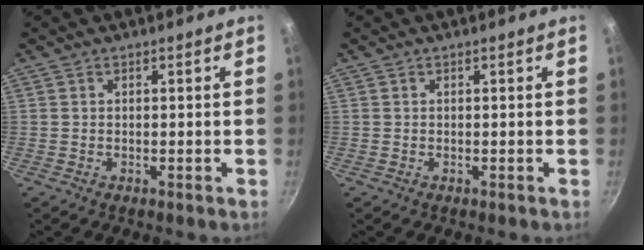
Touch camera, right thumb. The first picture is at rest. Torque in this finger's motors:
{"motor_torque": [-0.26, -0.01, 0.05, -0.03, 0.00]}